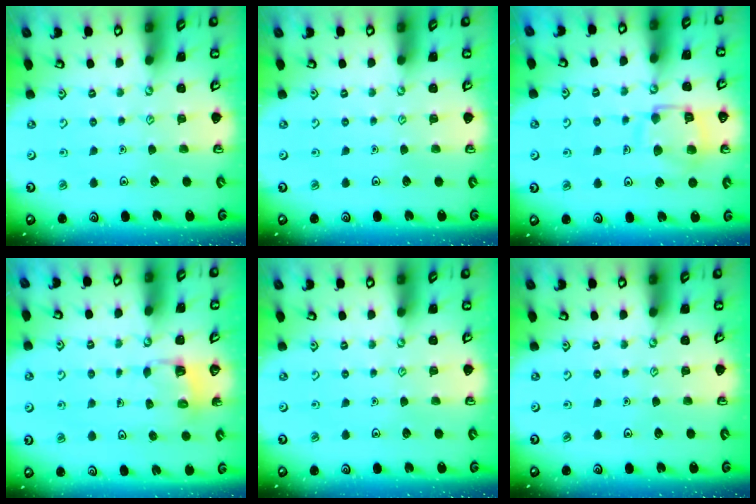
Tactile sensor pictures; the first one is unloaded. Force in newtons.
{"total": 0.0}
{"total": 12.8, "press": 12.7, "slide": 1.3}
{"total": 3.1, "press": 3.0, "slide": 0.3}
{"total": 0.0}
{"total": 0.0}